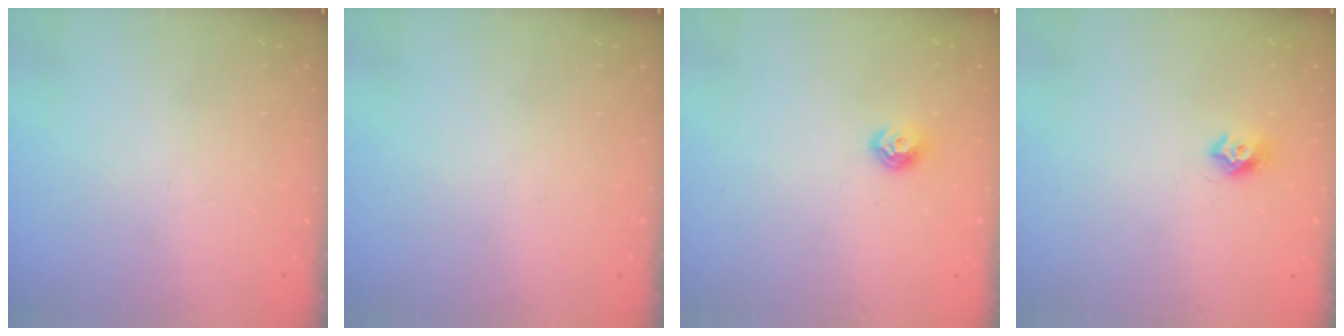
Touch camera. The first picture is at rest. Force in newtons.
{"total": 0.0}
{"total": 8.0, "press": 8.0, "slide": 1.0}
{"total": 7.3, "press": 7.3, "slide": 0.6}